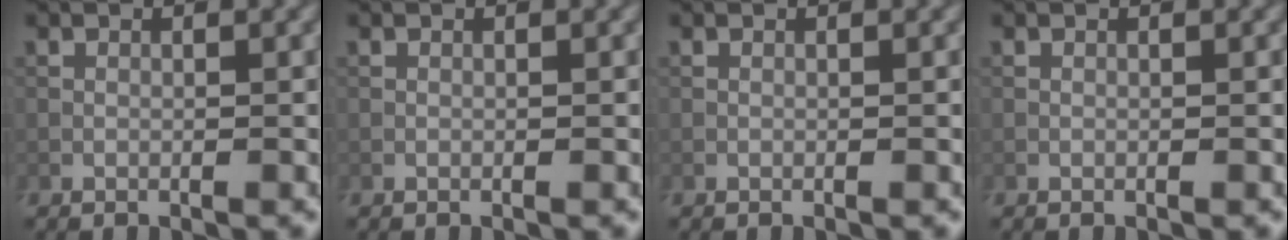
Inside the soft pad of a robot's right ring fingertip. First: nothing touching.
{"total": 0.0}
{"total": 0.0}
{"total": 0.0}